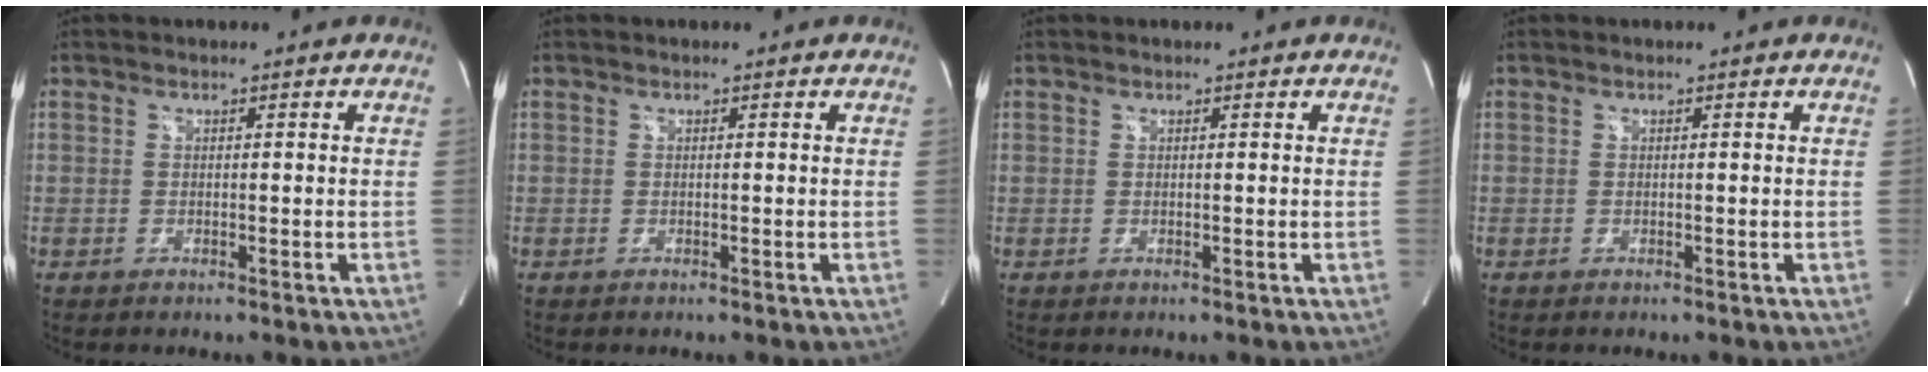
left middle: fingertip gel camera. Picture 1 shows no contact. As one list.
[{"total": 0.0}, {"total": 0.0}, {"total": 0.0}]